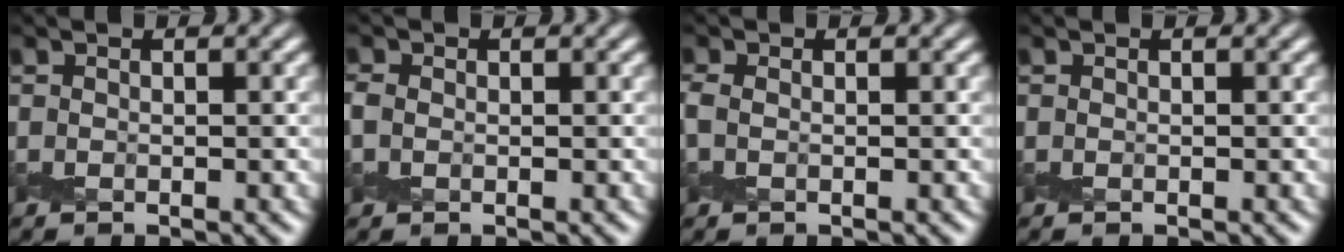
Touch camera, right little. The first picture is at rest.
{"total": 1.6, "force": [0.0, 1.4, 0.8], "torque": [-0.021, 0.000, -0.002]}
{"total": 1.4, "force": [0.0, 1.1, 0.9], "torque": [-0.025, 0.000, -0.003]}
{"total": 0.0}